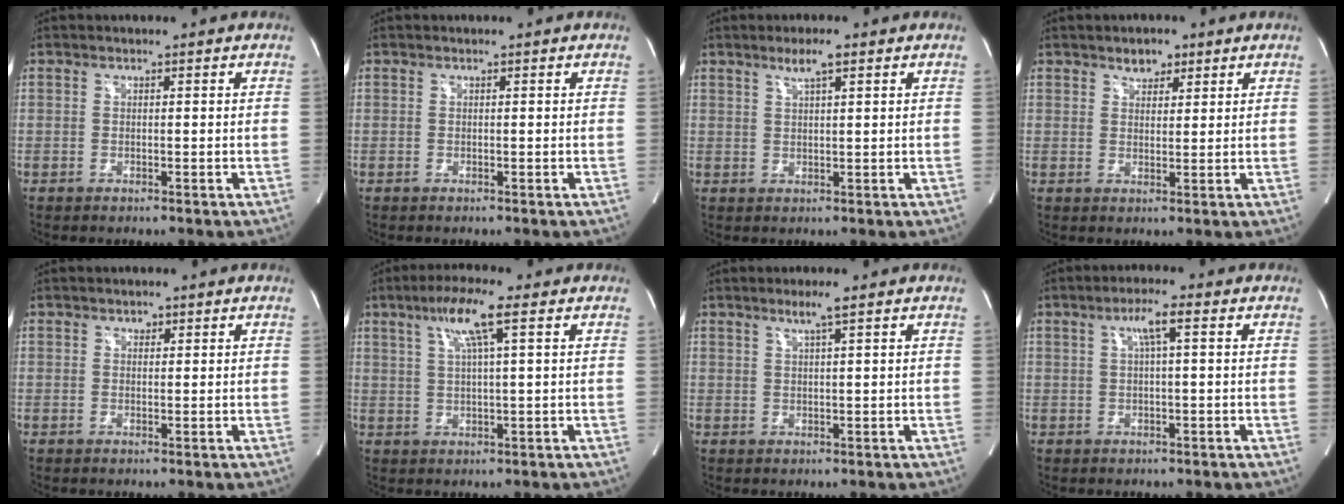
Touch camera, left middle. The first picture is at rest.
{"total": 0.0}
{"total": 3.1, "force": [2.0, 0.2, 2.4], "torque": [-0.049, 0.003, 0.037]}
{"total": 2.8, "force": [2.0, 1.6, 1.3], "torque": [-0.021, 0.003, 0.033]}
{"total": 0.9, "force": [0.6, 0.6, 0.4], "torque": [-0.005, -0.001, 0.008]}
{"total": 6.9, "force": [3.2, -0.1, 6.1], "torque": [-0.118, 0.011, 0.059]}
{"total": 2.6, "force": [1.6, -0.4, 2.0], "torque": [-0.042, -0.002, 0.031]}
{"total": 3.6, "force": [1.1, 0.1, 3.4], "torque": [-0.062, 0.010, 0.020]}